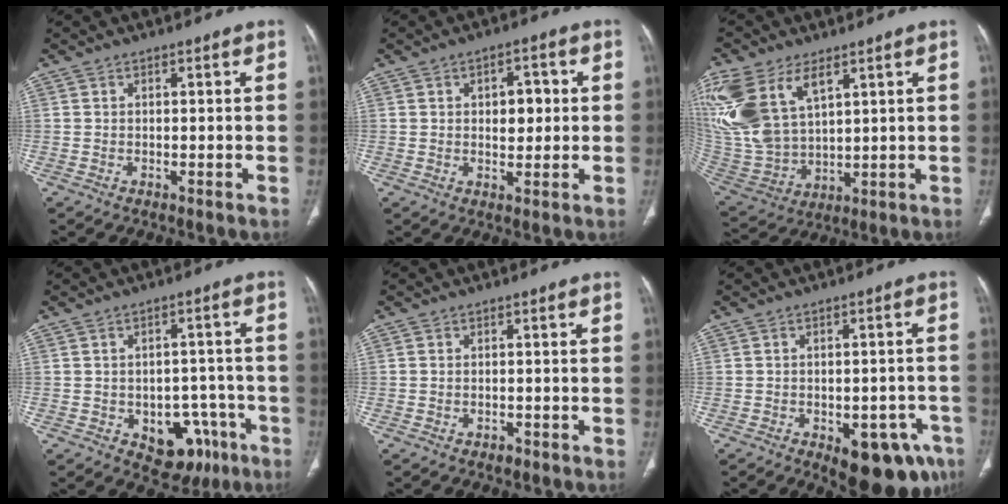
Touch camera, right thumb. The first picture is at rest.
{"total": 5.8, "force": [1.0, 3.5, 4.5], "torque": [-0.042, 0.001, 0.014]}
{"total": 21.4, "force": [9.9, 12.2, 14.5], "torque": [-0.338, -0.014, 0.210]}
{"total": 10.7, "force": [-4.8, 7.3, 6.1], "torque": [-0.039, 0.037, -0.051]}
{"total": 1.3, "force": [-0.8, 0.9, 0.6], "torque": [-0.009, 0.004, -0.008]}
{"total": 13.4, "force": [-6.9, 6.4, 9.6], "torque": [-0.081, 0.028, -0.077]}